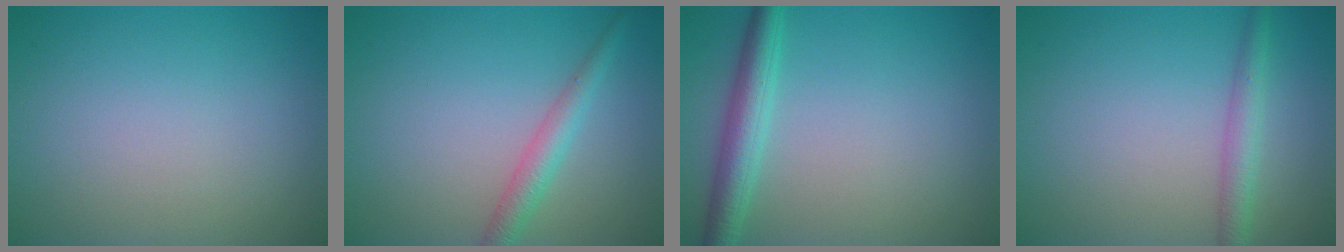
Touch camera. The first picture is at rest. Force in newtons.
{"total": 2.4, "press": 2.4, "slide": 0.1}
{"total": 3.5, "press": 3.5, "slide": 0.1}
{"total": 2.5, "press": 2.5, "slide": 0.1}